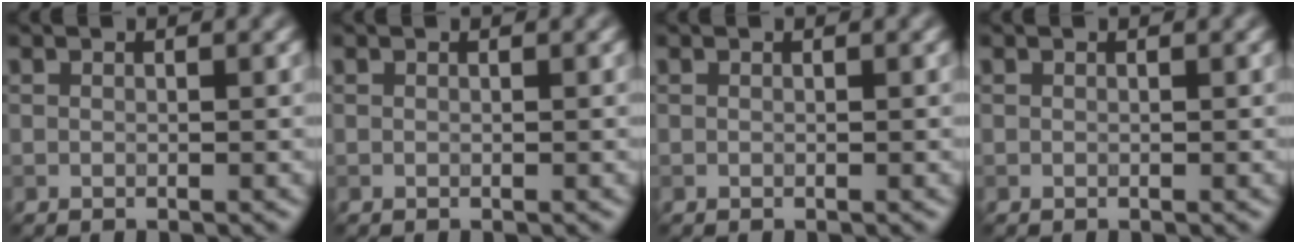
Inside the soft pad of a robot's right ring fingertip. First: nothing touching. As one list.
[{"total": 0.0}, {"total": 0.0}, {"total": 0.0}]